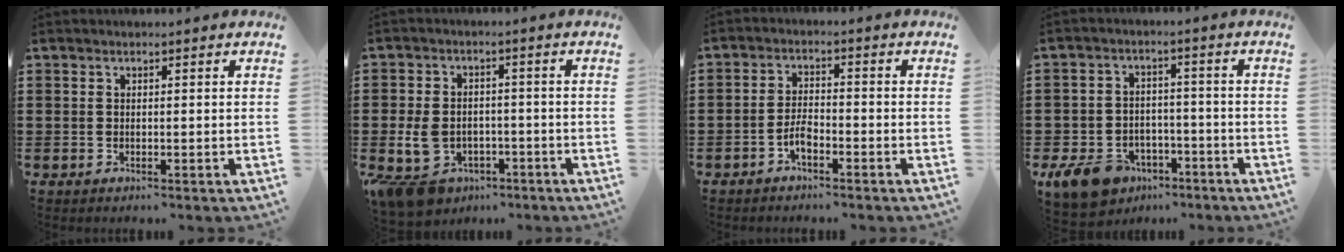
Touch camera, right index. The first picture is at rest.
{"total": 5.8, "force": [-2.8, 4.0, 3.1], "torque": [-0.085, 0.005, -0.059]}
{"total": 3.1, "force": [-2.0, 1.1, 2.2], "torque": [-0.054, 0.003, -0.042]}
{"total": 7.7, "force": [-5.1, 4.6, 3.5], "torque": [-0.091, 0.019, -0.098]}